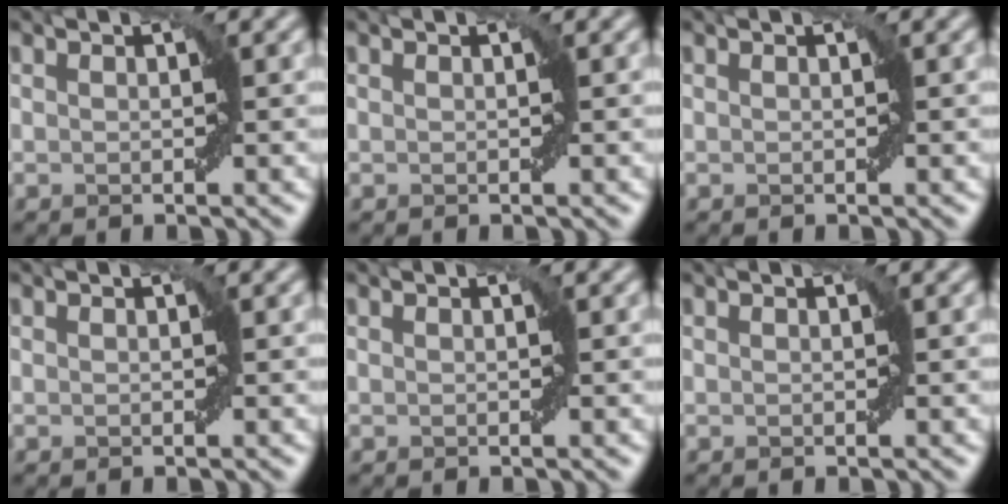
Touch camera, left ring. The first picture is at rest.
{"total": 0.0}
{"total": 0.0}
{"total": 0.0}
{"total": 0.0}
{"total": 0.0}